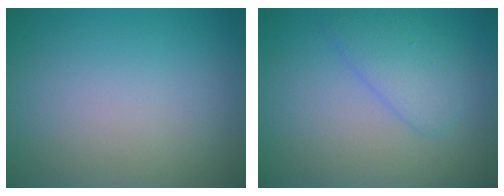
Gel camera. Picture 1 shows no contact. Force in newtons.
{"total": 3.0, "press": 3.0, "slide": 0.2}